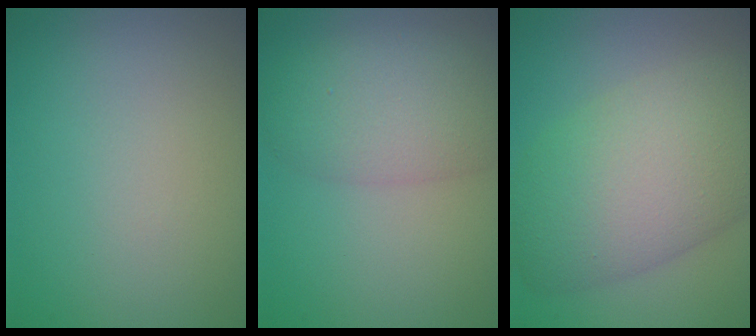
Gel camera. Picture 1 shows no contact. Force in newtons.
{"total": 3.6, "press": 3.6, "slide": 0.2}
{"total": 10.2, "press": 10.2, "slide": 0.3}